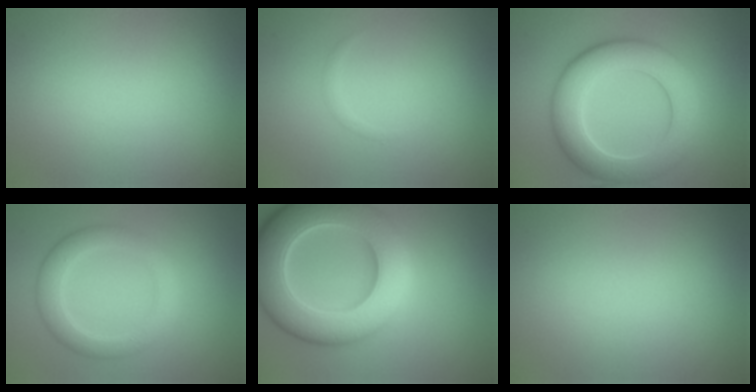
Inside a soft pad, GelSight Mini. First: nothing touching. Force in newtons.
{"total": 0.5, "press": 0.5, "slide": 0.0}
{"total": 7.8, "press": 7.8, "slide": 0.2}
{"total": 3.5, "press": 3.5, "slide": 0.2}
{"total": 11.6, "press": 11.6, "slide": 0.3}
{"total": 0.0}